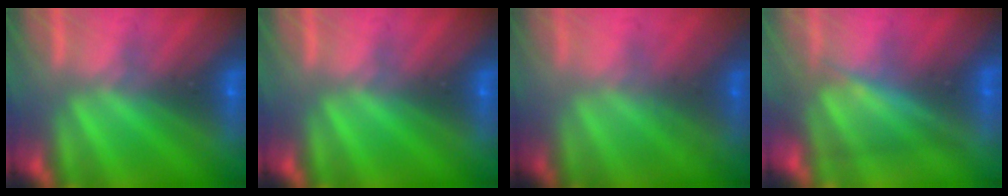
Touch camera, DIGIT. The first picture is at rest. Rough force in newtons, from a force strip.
{"total": 0.0}
{"total": 1.7}
{"total": 4.7}